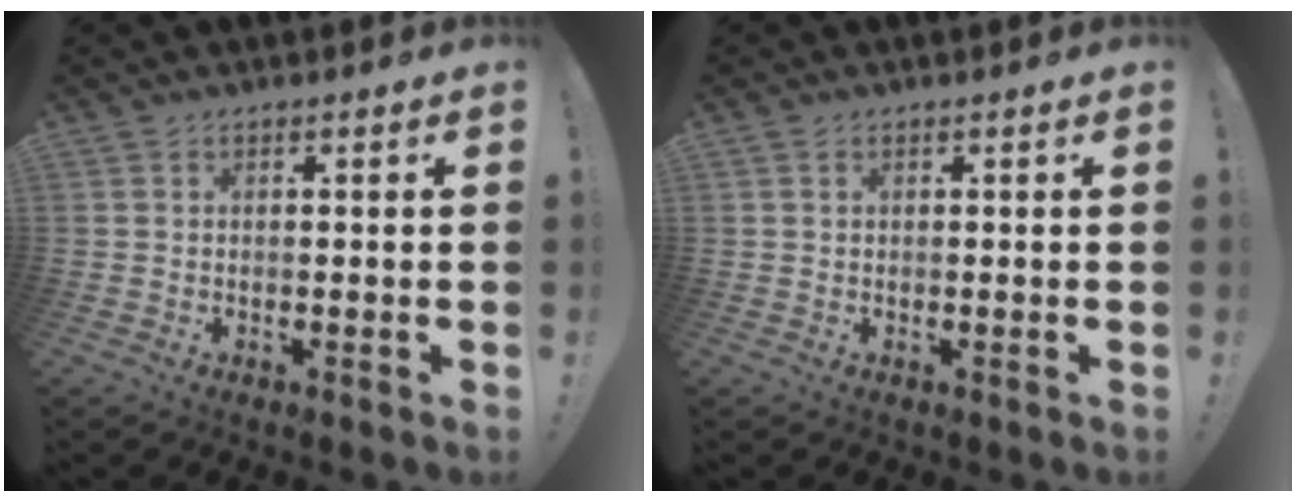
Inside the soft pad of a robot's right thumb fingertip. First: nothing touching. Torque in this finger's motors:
{"motor_torque": [0.16, 0.03, 0.15, -0.07, 0.00]}